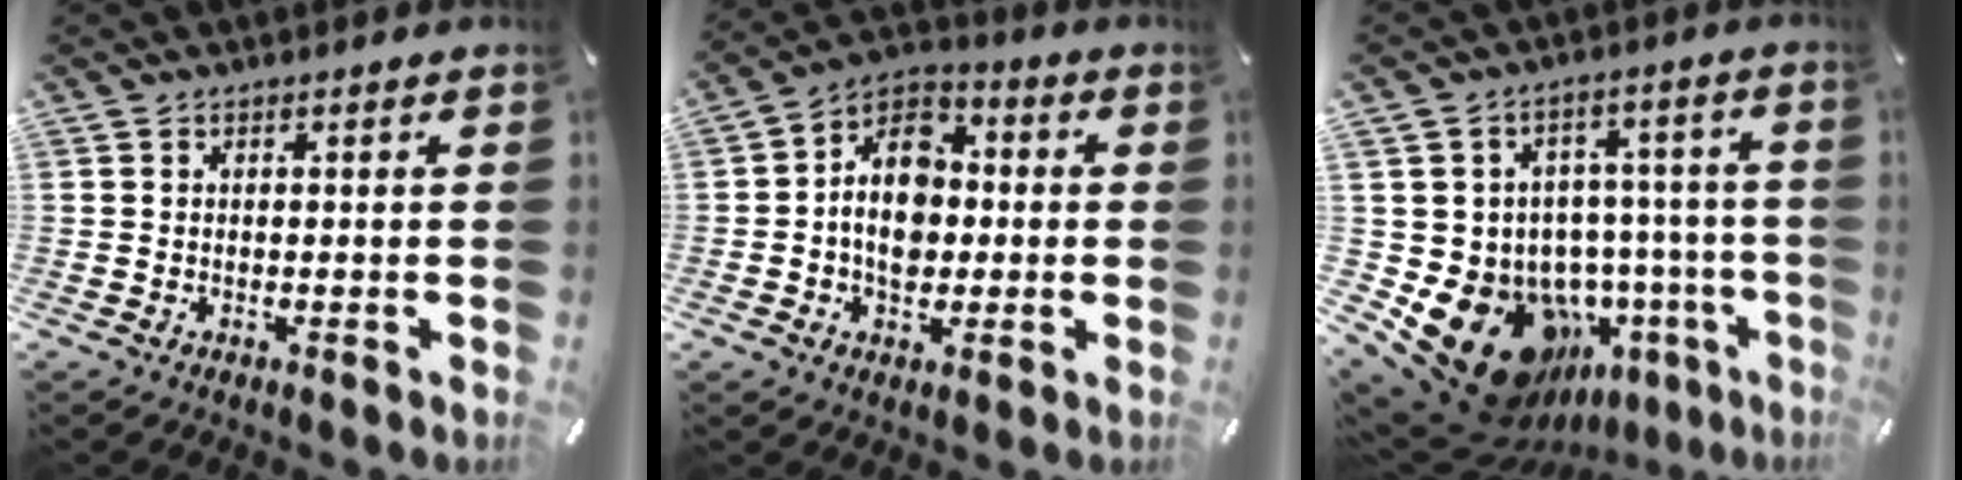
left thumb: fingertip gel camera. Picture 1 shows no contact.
{"total": 11.7, "force": [-1.2, 9.2, 7.2], "torque": [-0.137, 0.012, -0.024]}
{"total": 19.9, "force": [-9.9, 13.3, 11.0], "torque": [-0.178, 0.046, -0.137]}